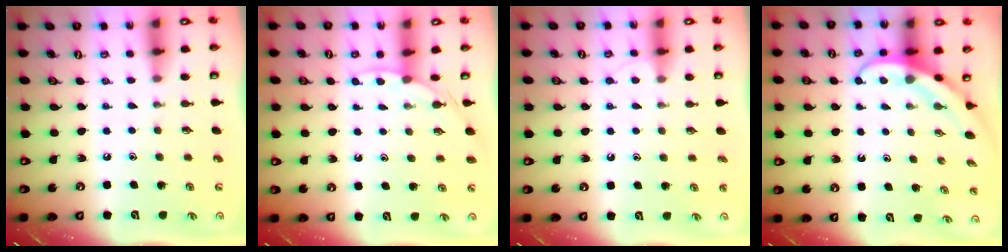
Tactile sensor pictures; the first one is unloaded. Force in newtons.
{"total": 2.9, "press": 2.9, "slide": 0.4}
{"total": 5.5, "press": 5.5, "slide": 0.7}
{"total": 3.9, "press": 3.9, "slide": 0.2}